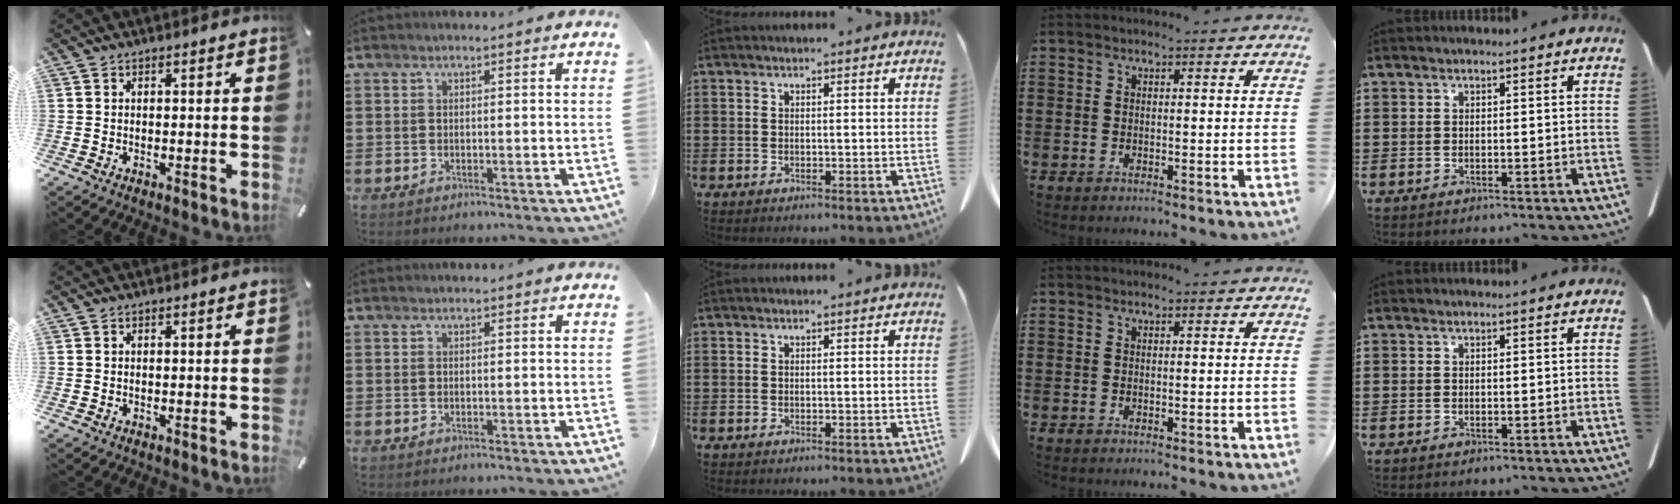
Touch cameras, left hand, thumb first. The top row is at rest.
{}